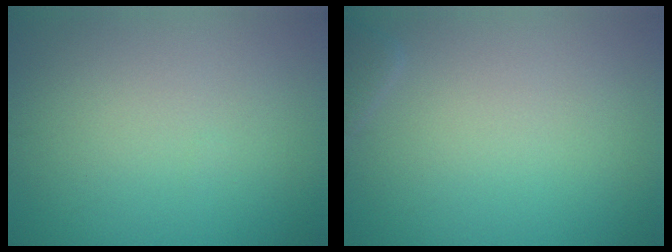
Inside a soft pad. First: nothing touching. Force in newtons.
{"total": 0.9, "press": 0.9, "slide": 0.1}